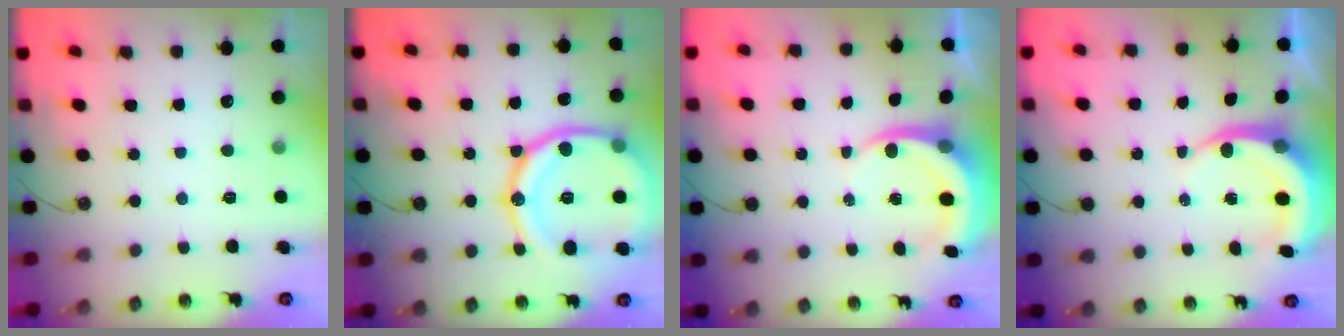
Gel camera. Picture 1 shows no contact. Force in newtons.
{"total": 23.7, "press": 23.5, "slide": 2.7}
{"total": 5.9, "press": 5.9, "slide": 0.6}
{"total": 6.2, "press": 6.2, "slide": 0.9}